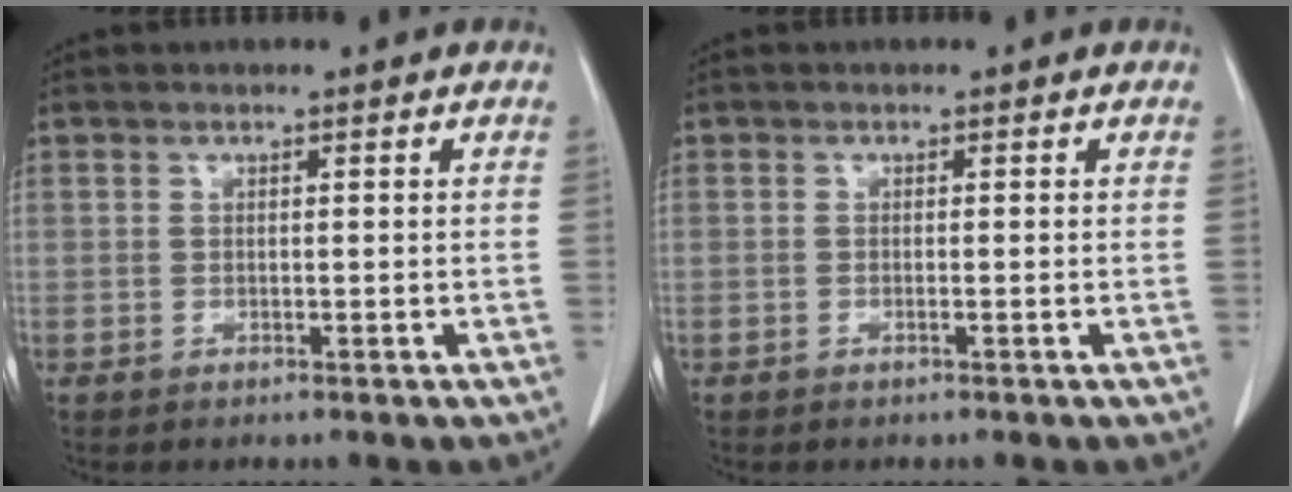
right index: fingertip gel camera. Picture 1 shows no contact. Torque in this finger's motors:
{"motor_torque": [-0.09, 0.06, -0.02, 0.01]}